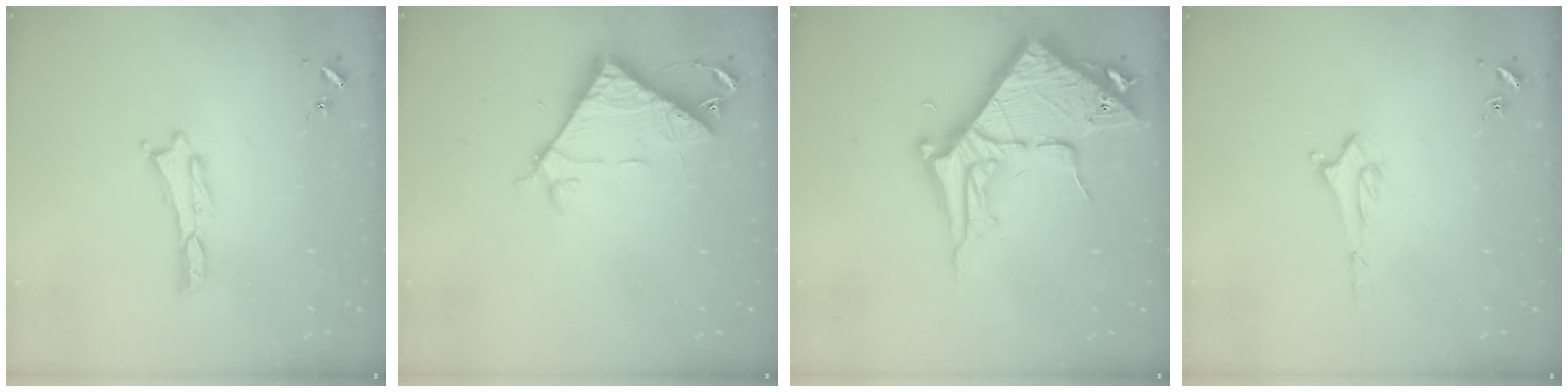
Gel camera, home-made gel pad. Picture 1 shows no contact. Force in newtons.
{"total": 7.6, "press": 7.6, "slide": 0.6}
{"total": 9.2, "press": 9.2, "slide": 1.1}
{"total": 1.5, "press": 1.5, "slide": 0.2}